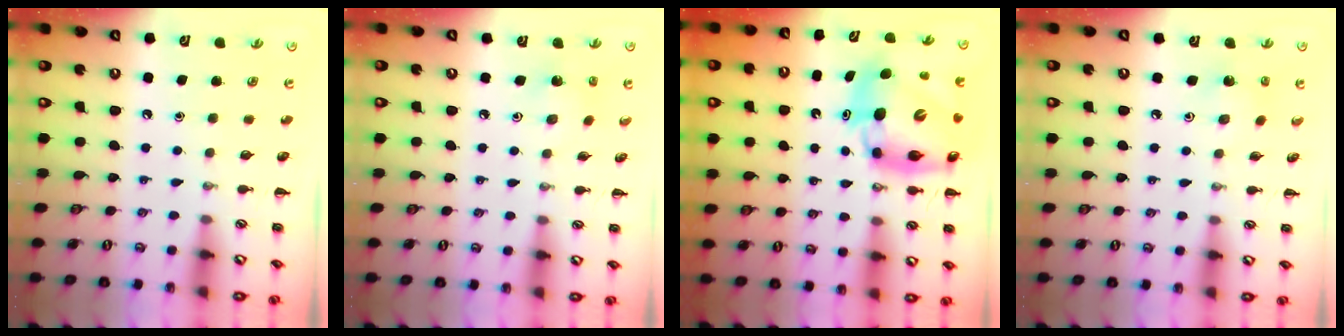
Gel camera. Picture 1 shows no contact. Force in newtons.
{"total": 3.0, "press": 2.8, "slide": 0.9}
{"total": 12.3, "press": 12.0, "slide": 2.6}
{"total": 3.0, "press": 2.8, "slide": 0.9}